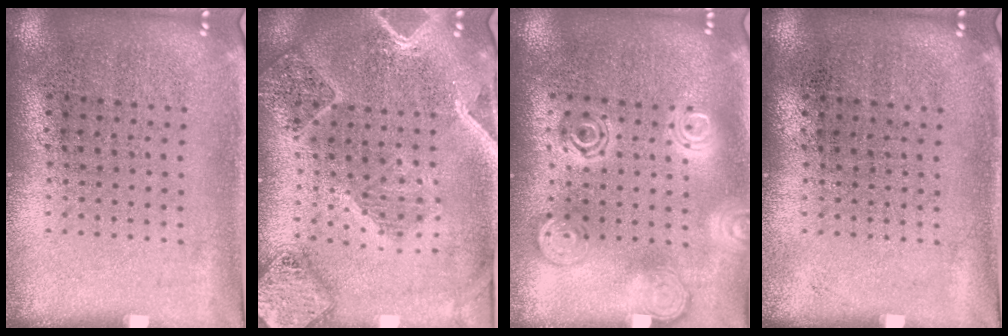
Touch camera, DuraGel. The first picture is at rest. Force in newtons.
{"total": 2.7, "press": 2.4, "slide": 1.2}
{"total": 2.8, "press": 2.8, "slide": 0.4}
{"total": 0.0}